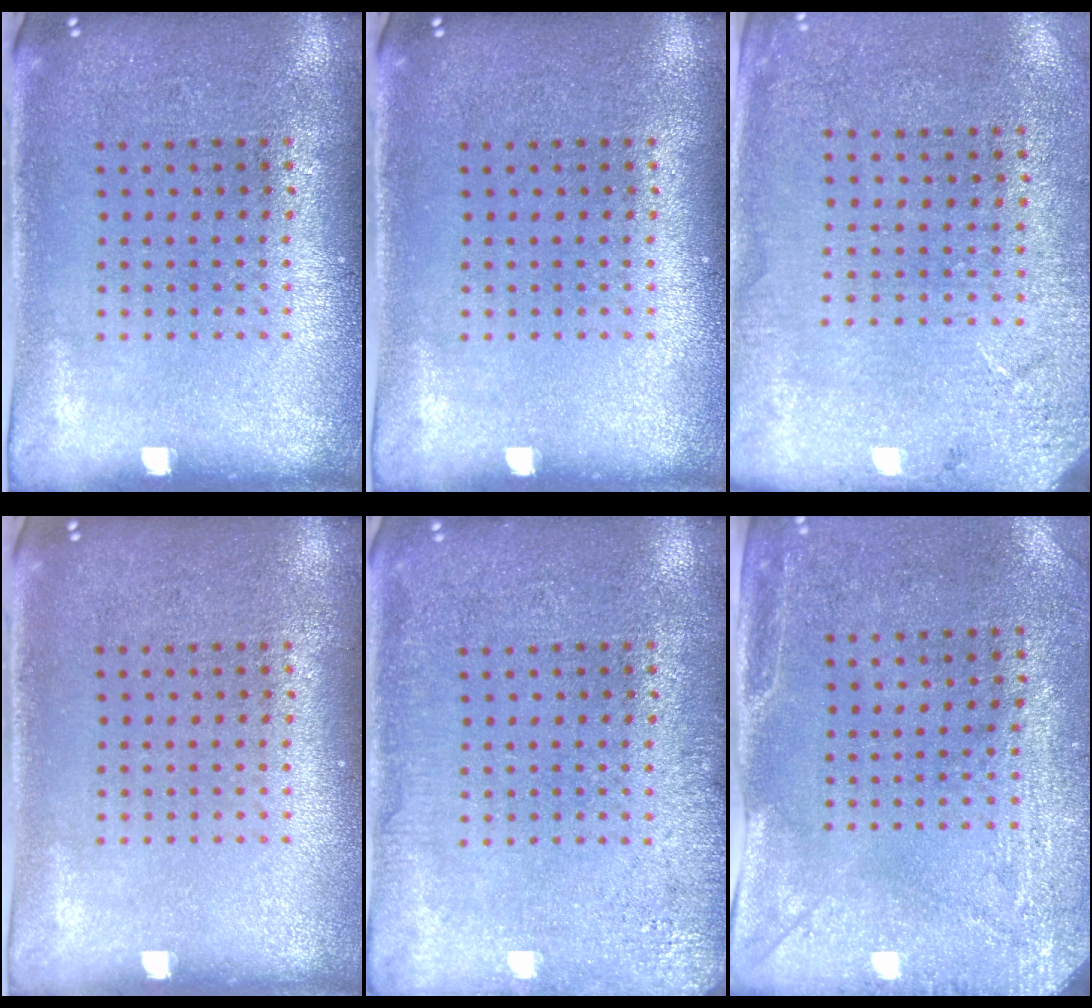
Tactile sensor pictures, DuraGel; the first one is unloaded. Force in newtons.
{"total": 0.0}
{"total": 2.6, "press": 2.4, "slide": 0.9}
{"total": 0.0}
{"total": 2.8, "press": 2.8, "slide": 0.3}
{"total": 2.9, "press": 2.3, "slide": 1.8}